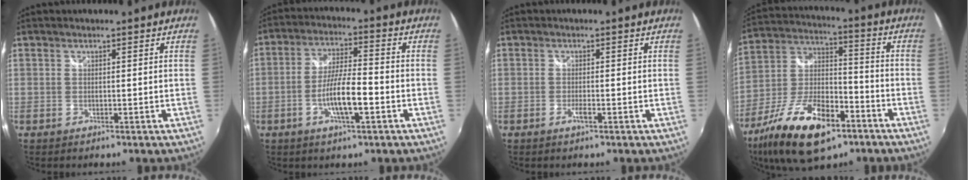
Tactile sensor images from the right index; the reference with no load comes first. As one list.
[{"total": 9.0, "force": [-3.3, 1.6, 8.3], "torque": [-0.159, -0.001, -0.059]}, {"total": 1.4, "force": [-0.8, 0.2, 1.1], "torque": [-0.025, -0.003, -0.016]}, {"total": 20.8, "force": [-11.8, 8.8, 14.7], "torque": [-0.292, -0.024, -0.204]}]